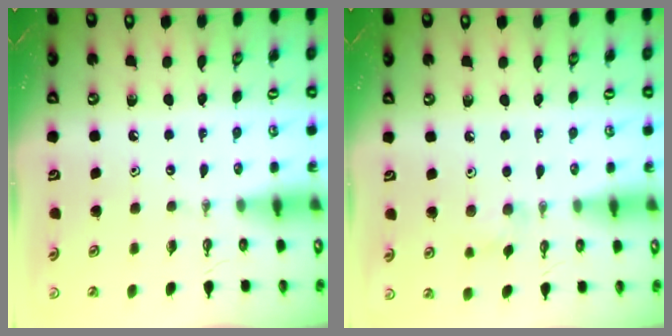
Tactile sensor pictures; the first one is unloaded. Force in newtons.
{"total": 7.0, "press": 6.9, "slide": 1.2}